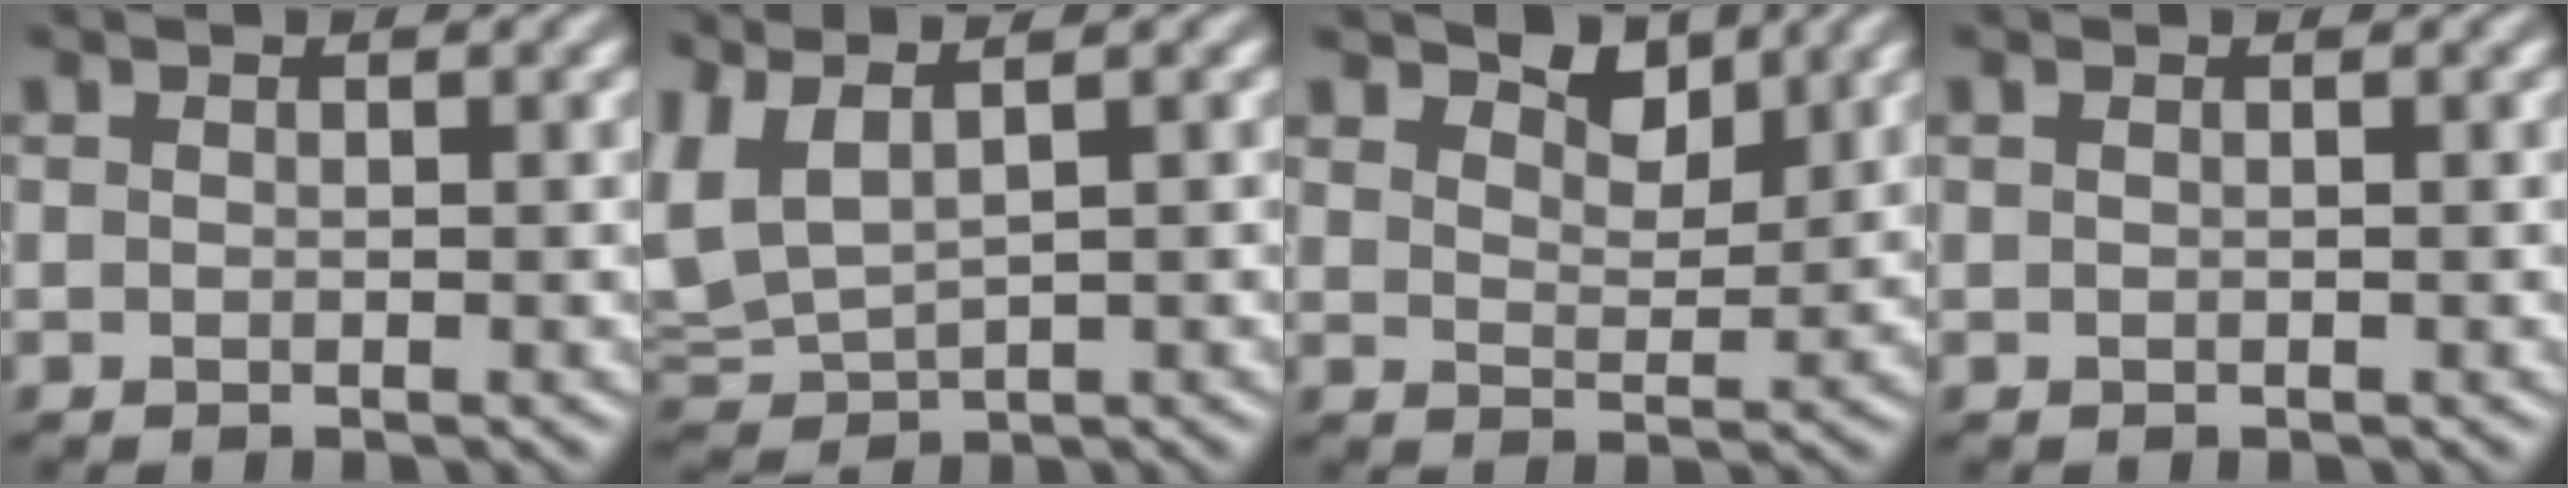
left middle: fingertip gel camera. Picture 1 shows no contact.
{"total": 4.4, "force": [2.2, 1.9, 3.3], "torque": [-0.094, 0.013, 0.046]}
{"total": 3.1, "force": [2.7, 1.0, 1.0], "torque": [-0.016, 0.001, 0.041]}
{"total": 0.5, "force": [0.2, 0.2, 0.4], "torque": [-0.008, -0.006, 0.000]}